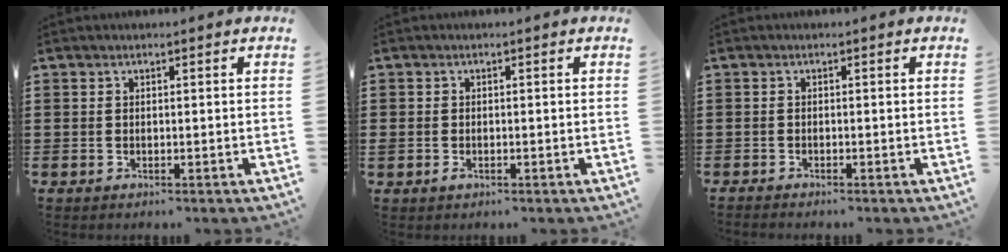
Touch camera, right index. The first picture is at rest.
{"total": 0.8, "force": [-0.4, 0.4, 0.5], "torque": [-0.013, -0.004, -0.006]}
{"total": 0.7, "force": [-0.7, -0.1, -0.1], "torque": [0.002, 0.000, -0.015]}